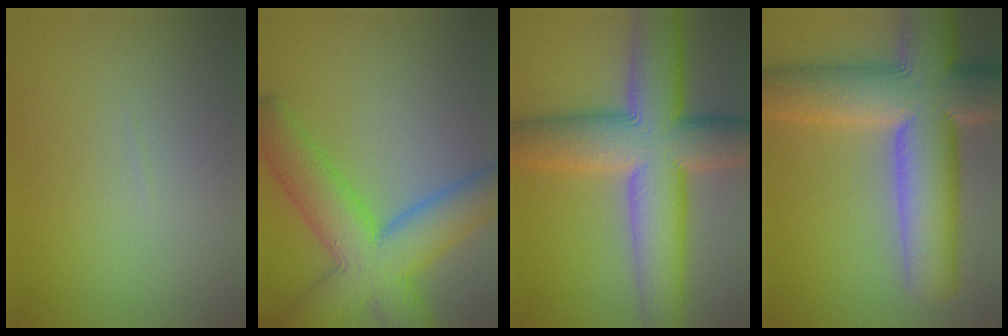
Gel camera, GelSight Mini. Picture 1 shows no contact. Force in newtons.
{"total": 10.2, "press": 10.2, "slide": 0.6}
{"total": 12.7, "press": 12.7, "slide": 0.4}
{"total": 14.1, "press": 14.1, "slide": 0.8}